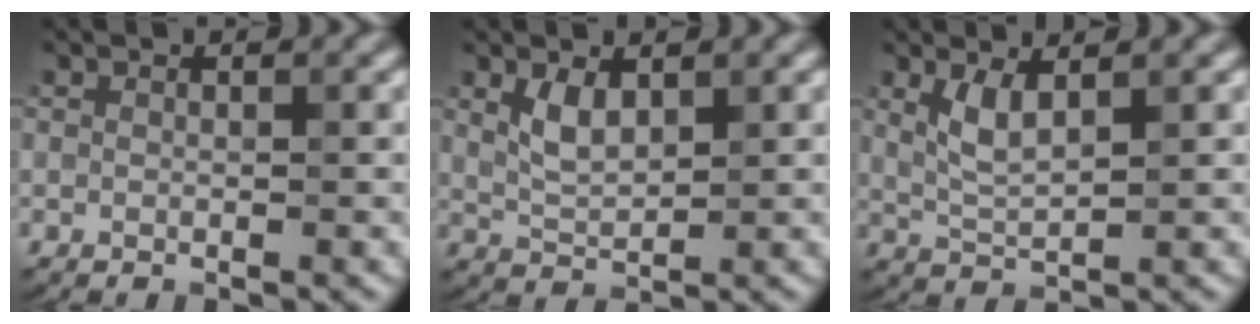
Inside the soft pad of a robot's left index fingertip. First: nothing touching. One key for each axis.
{"total": 2.3, "fx": 1.0, "fy": 1.1, "fz": 1.8, "tx": -0.044, "ty": -0.005, "tz": 0.022}
{"total": 2.4, "fx": 1.0, "fy": 0.7, "fz": 2.0, "tx": -0.049, "ty": -0.008, "tz": 0.023}